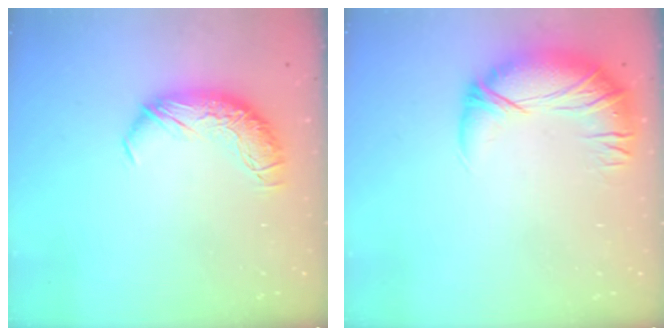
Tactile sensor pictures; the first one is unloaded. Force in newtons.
{"total": 2.9, "press": 0.1, "slide": 2.9}